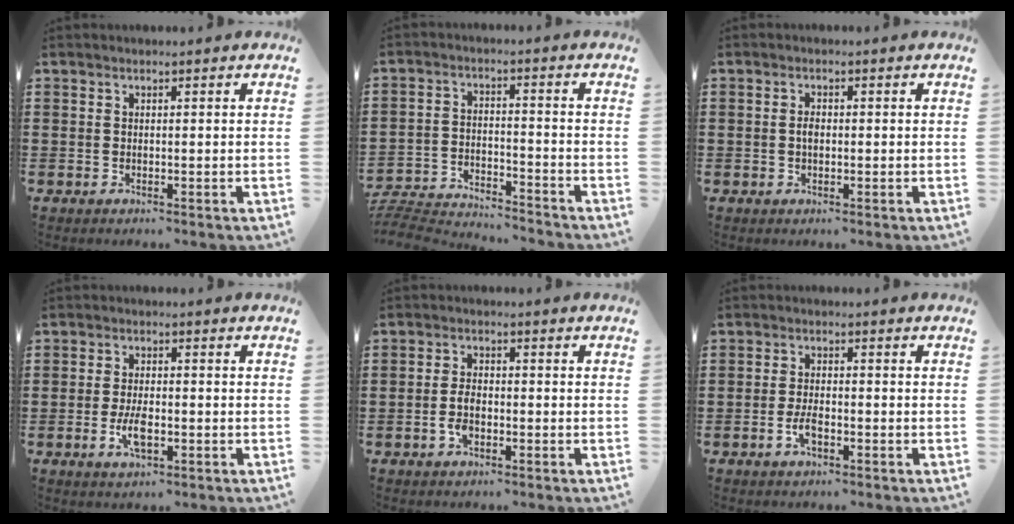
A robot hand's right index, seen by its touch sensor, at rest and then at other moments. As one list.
[{"total": 5.0, "force": [-4.9, 0.4, 0.6], "torque": [-0.024, 0.001, -0.104]}, {"total": 1.7, "force": [-0.1, 0.8, 1.5], "torque": [-0.029, 0.004, -0.004]}, {"total": 4.2, "force": [-1.2, 1.6, 3.7], "torque": [-0.079, -0.003, -0.023]}, {"total": 3.2, "force": [-1.1, 1.6, 2.6], "torque": [-0.063, -0.005, -0.023]}, {"total": 3.3, "force": [-1.3, 1.2, 2.7], "torque": [-0.065, -0.006, -0.026]}]